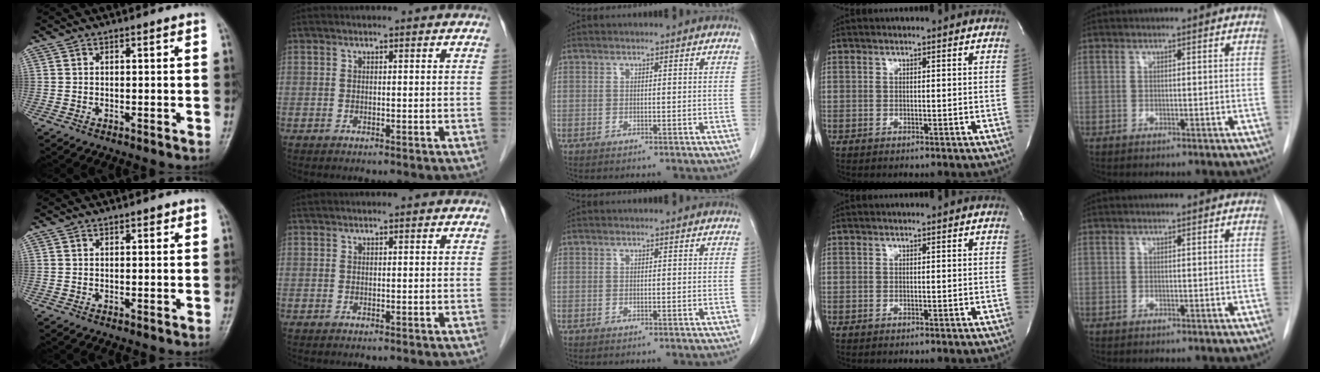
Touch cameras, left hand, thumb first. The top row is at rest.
{"thumb": {"total": 0.9, "force": [0.6, 0.5, 0.4], "torque": [0.002, -0.003, 0.005]}}